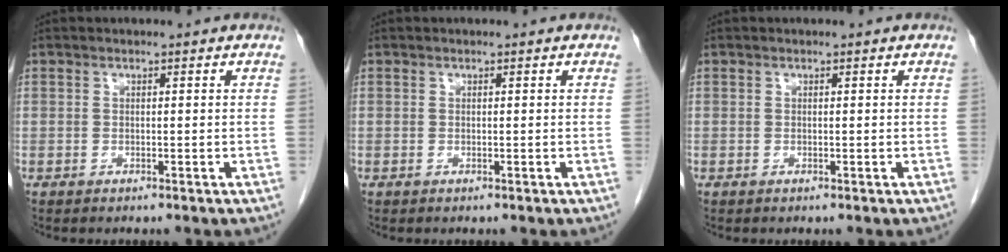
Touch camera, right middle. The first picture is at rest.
{"total": 0.0}
{"total": 0.0}